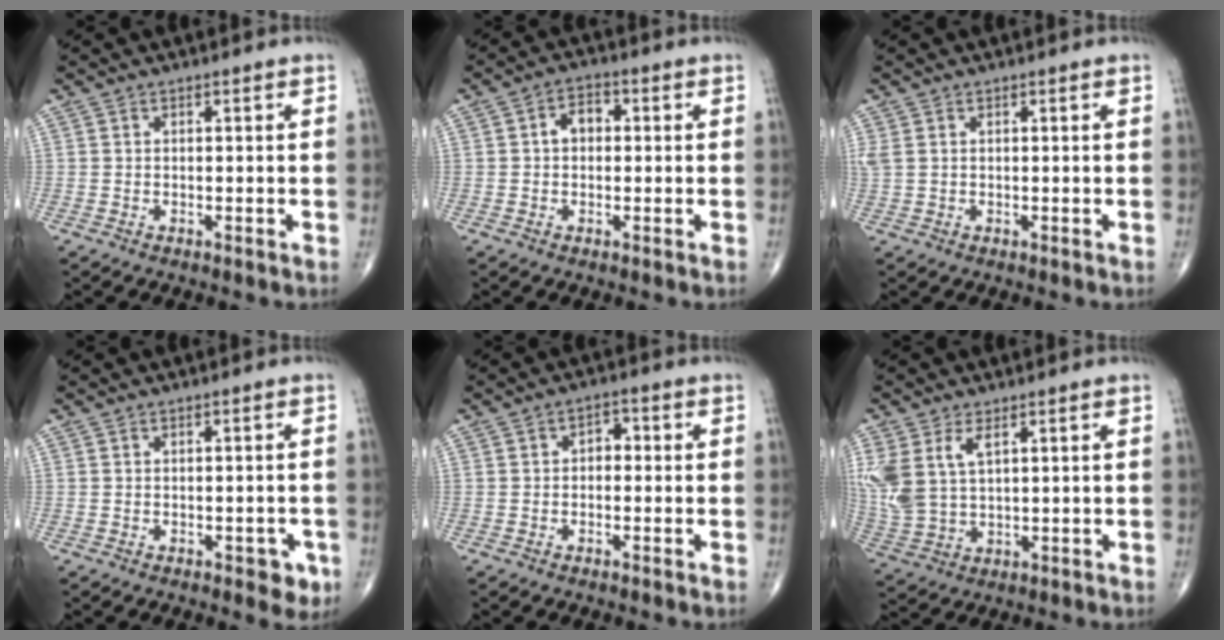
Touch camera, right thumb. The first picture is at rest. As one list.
[{"total": 4.1, "force": [0.3, 2.9, 2.8], "torque": [-0.034, 0.016, -0.002]}, {"total": 1.7, "force": [0.6, 1.1, 1.1], "torque": [-0.042, 0.012, 0.021]}, {"total": 3.4, "force": [-1.5, 1.8, 2.5], "torque": [-0.011, 0.004, -0.015]}, {"total": 2.8, "force": [-0.1, 2.0, 1.9], "torque": [-0.012, 0.012, -0.012]}, {"total": 10.5, "force": [3.9, 5.8, 7.8], "torque": [-0.184, -0.004, 0.092]}]